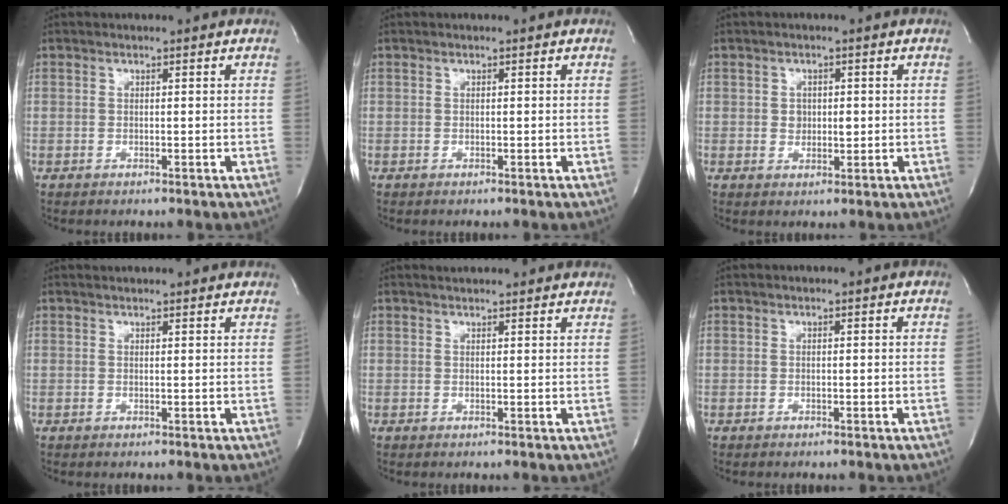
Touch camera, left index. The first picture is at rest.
{"total": 0.0}
{"total": 2.4, "force": [0.2, 1.9, 1.5], "torque": [-0.022, 0.000, 0.006]}
{"total": 5.3, "force": [5.1, 0.7, 1.4], "torque": [-0.019, 0.025, 0.055]}
{"total": 6.3, "force": [5.9, 1.1, 1.9], "torque": [-0.028, 0.026, 0.067]}
{"total": 0.0}